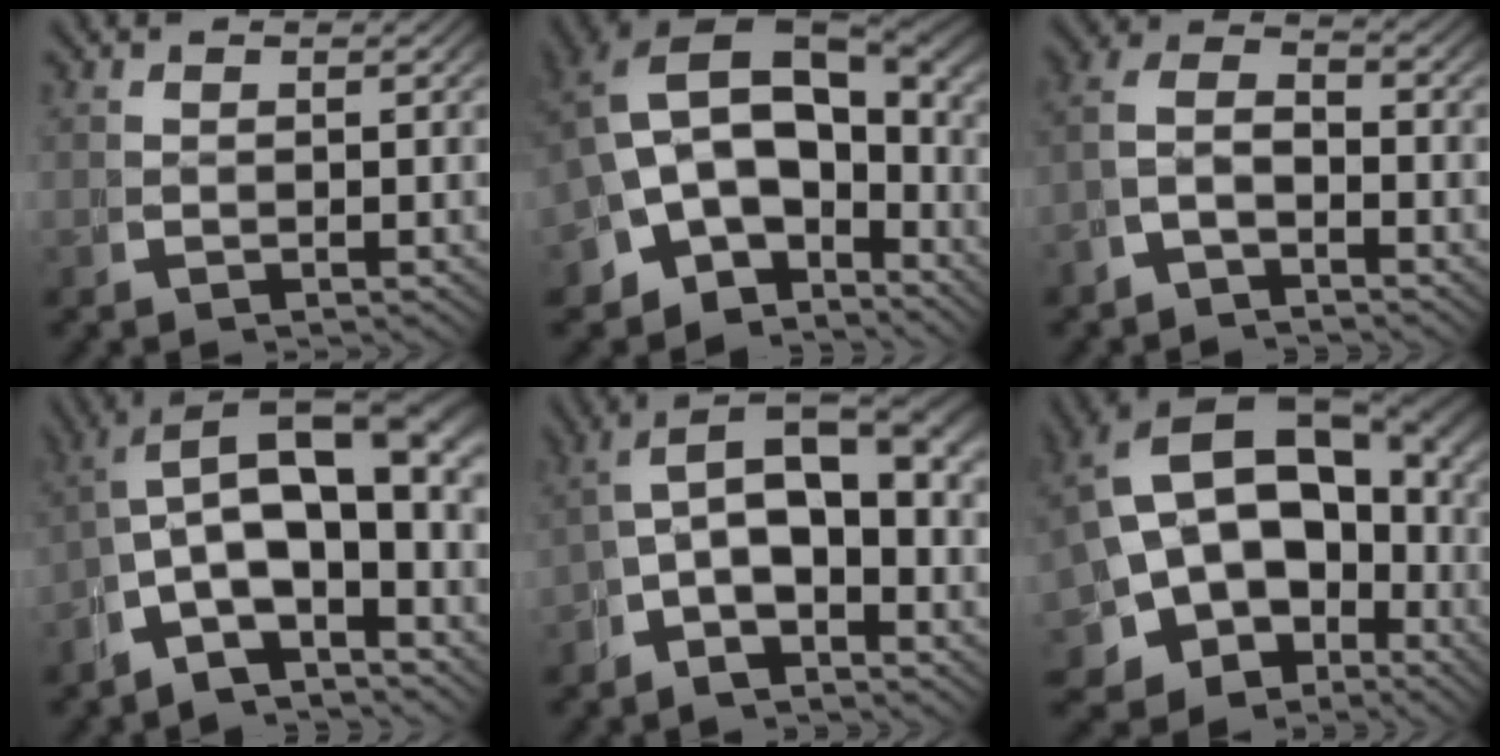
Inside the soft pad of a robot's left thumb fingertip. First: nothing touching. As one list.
[{"total": 14.4, "force": [-0.5, 10.7, 9.6], "torque": [-0.204, -0.039, -0.006]}, {"total": 5.0, "force": [-0.9, 3.6, 3.3], "torque": [-0.065, -0.013, -0.026]}, {"total": 11.4, "force": [-0.4, 7.5, 8.6], "torque": [-0.148, -0.023, -0.009]}, {"total": 10.3, "force": [0.8, 6.8, 7.6], "torque": [-0.119, 0.003, -0.006]}, {"total": 18.3, "force": [-0.9, 13.9, 11.8], "torque": [-0.235, -0.047, -0.005]}]